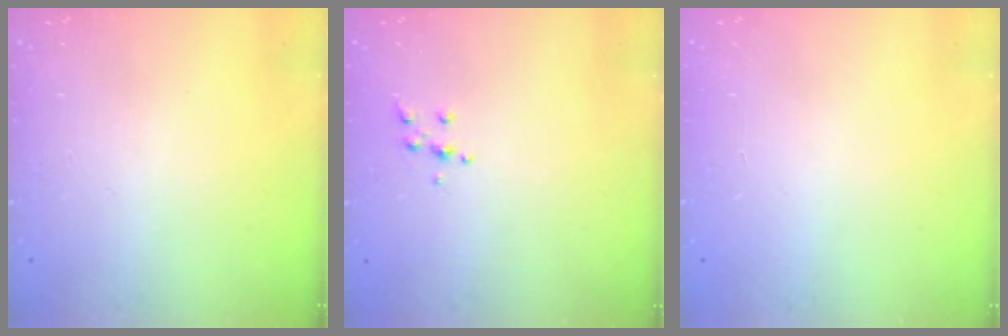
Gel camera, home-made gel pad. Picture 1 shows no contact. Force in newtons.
{"total": 4.5, "press": 4.5, "slide": 0.5}
{"total": 0.0}